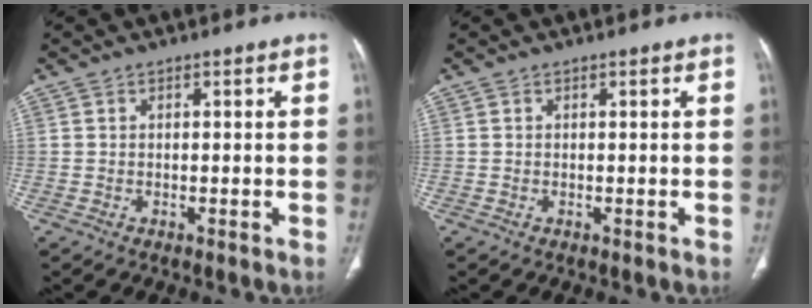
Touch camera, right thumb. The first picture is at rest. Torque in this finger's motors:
{"motor_torque": [0.04, -0.25, 0.30, 0.15, 0.04]}